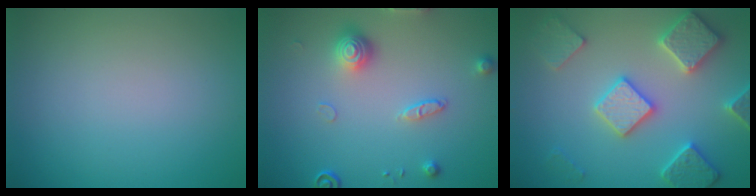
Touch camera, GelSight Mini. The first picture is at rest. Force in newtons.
{"total": 3.0, "press": 2.8, "slide": 1.1}
{"total": 5.7, "press": 5.6, "slide": 1.3}